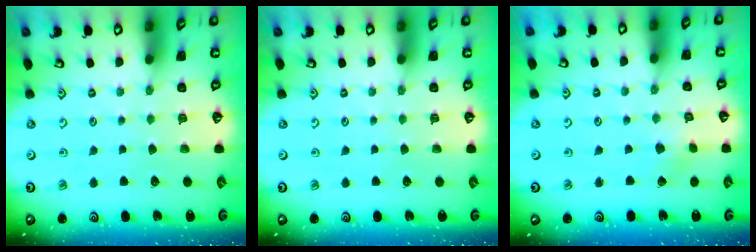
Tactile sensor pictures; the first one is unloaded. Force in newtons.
{"total": 0.0}
{"total": 2.2, "press": 2.2, "slide": 0.2}